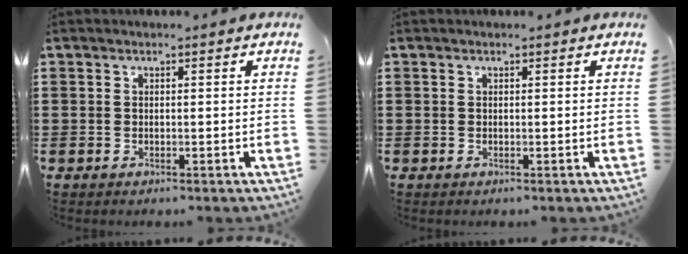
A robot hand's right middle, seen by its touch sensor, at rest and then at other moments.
{"total": 0.0}